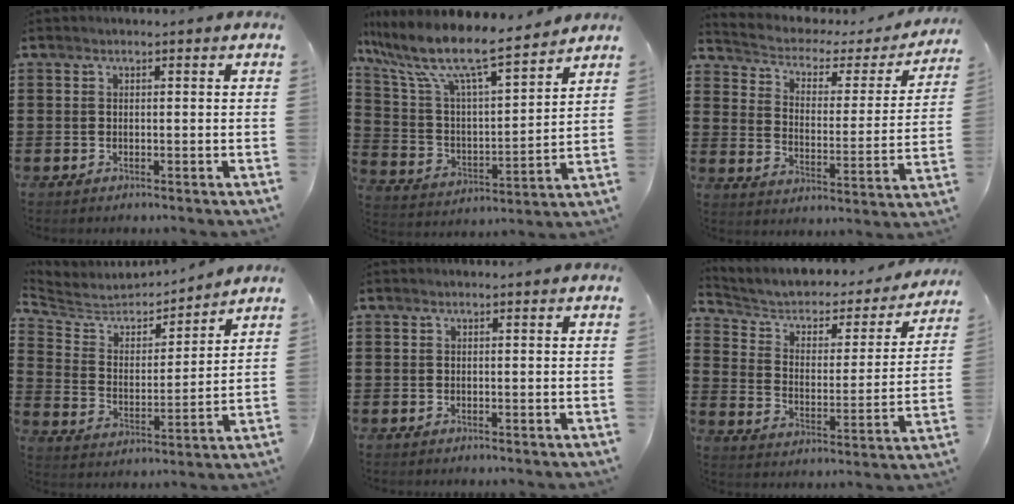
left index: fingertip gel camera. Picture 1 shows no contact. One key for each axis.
{"total": 10.1, "fx": 8.2, "fy": 1.4, "fz": 5.7, "tx": -0.145, "ty": -0.055, "tz": 0.135}
{"total": 2.8, "fx": 1.8, "fy": 1.8, "fz": 1.2, "tx": -0.040, "ty": -0.015, "tz": 0.020}
{"total": 5.1, "fx": 4.8, "fy": 1.4, "fz": 0.5, "tx": -0.045, "ty": -0.040, "tz": 0.076}
{"total": 0.0}
{"total": 3.9, "fx": 2.8, "fy": 2.3, "fz": 1.5, "tx": -0.050, "ty": -0.023, "tz": 0.039}